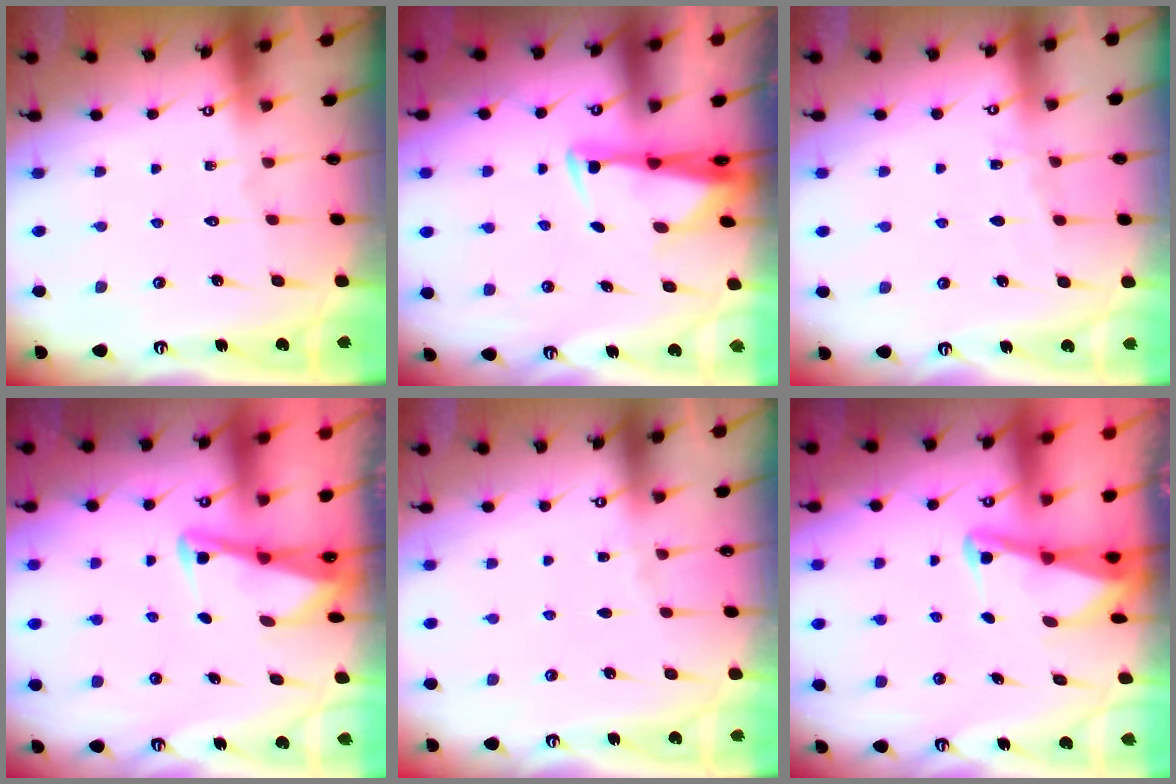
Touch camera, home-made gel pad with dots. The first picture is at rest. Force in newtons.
{"total": 2.8, "press": 2.6, "slide": 0.9}
{"total": 2.8, "press": 2.8, "slide": 0.4}
{"total": 2.8, "press": 2.8, "slide": 0.4}
{"total": 2.4, "press": 2.4, "slide": 0.5}
{"total": 2.3, "press": 2.3, "slide": 0.2}